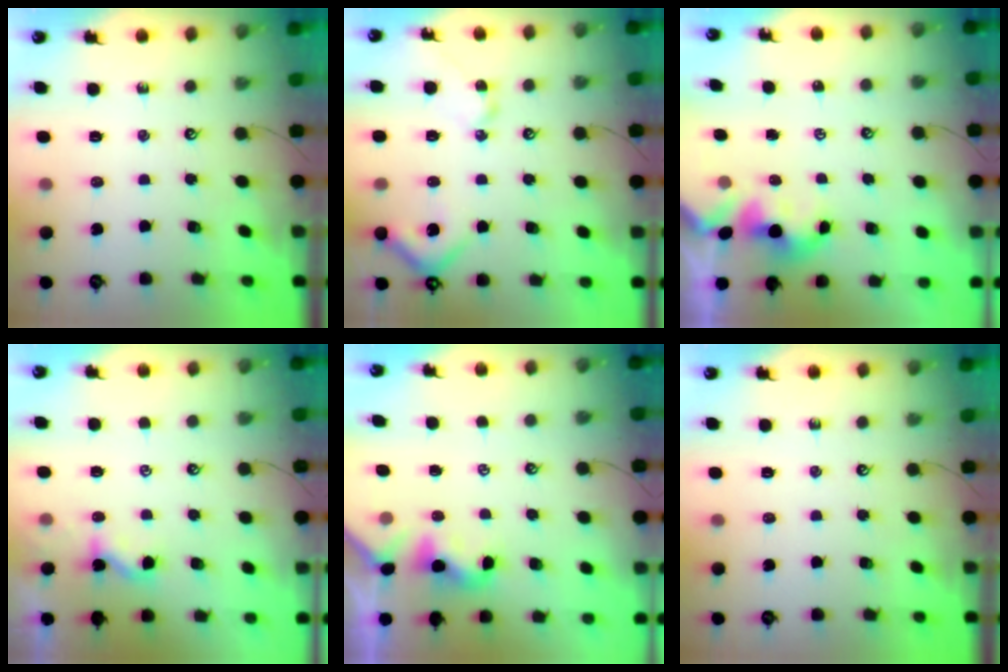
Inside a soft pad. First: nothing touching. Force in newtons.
{"total": 7.9, "press": 7.8, "slide": 1.2}
{"total": 1.7, "press": 1.7, "slide": 0.2}
{"total": 1.6, "press": 1.6, "slide": 0.2}
{"total": 1.9, "press": 1.8, "slide": 0.6}
{"total": 0.0}